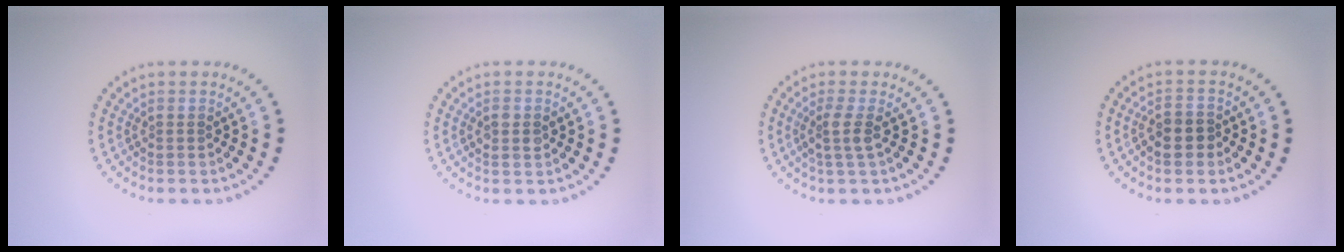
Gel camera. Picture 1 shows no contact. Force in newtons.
{"total": 1.4, "press": 1.4, "slide": 0.2}
{"total": 1.8, "press": 1.4, "slide": 1.1}
{"total": 2.6, "press": 2.4, "slide": 1.0}